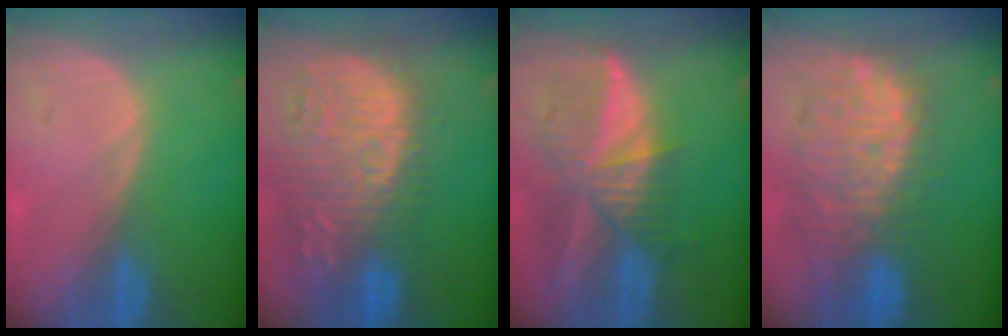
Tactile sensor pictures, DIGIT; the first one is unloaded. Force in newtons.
{"total": 14.6, "press": 12.6, "slide": 7.4}
{"total": 9.3, "press": 8.1, "slide": 4.6}
{"total": 11.4, "press": 10.4, "slide": 4.7}